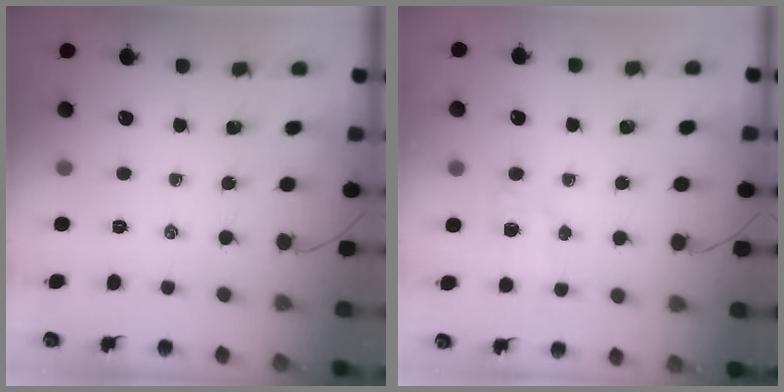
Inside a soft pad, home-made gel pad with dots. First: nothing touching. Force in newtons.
{"total": 3.6, "press": 3.4, "slide": 1.2}